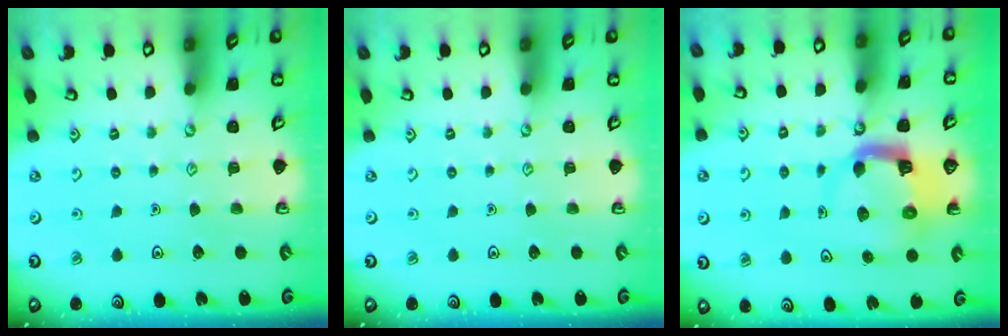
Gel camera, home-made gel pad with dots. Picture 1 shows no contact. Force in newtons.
{"total": 0.0}
{"total": 6.4, "press": 6.4, "slide": 0.7}